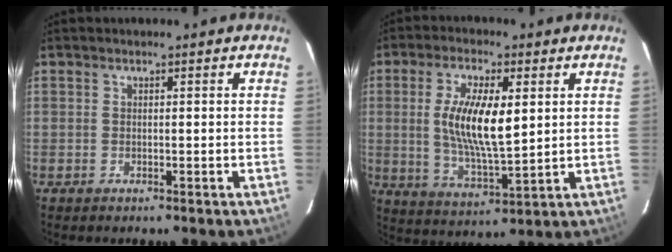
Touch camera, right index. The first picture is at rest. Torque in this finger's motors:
{"motor_torque": [1.10, 0.69, 0.80, 0.19]}